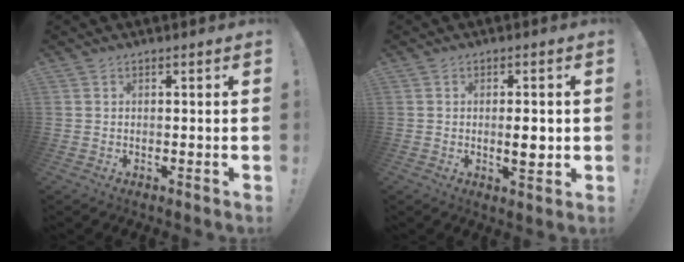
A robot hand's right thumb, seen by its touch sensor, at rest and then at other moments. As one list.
[{"total": 4.7, "force": [-0.3, 1.4, 4.4], "torque": [-0.053, -0.005, -0.010]}]